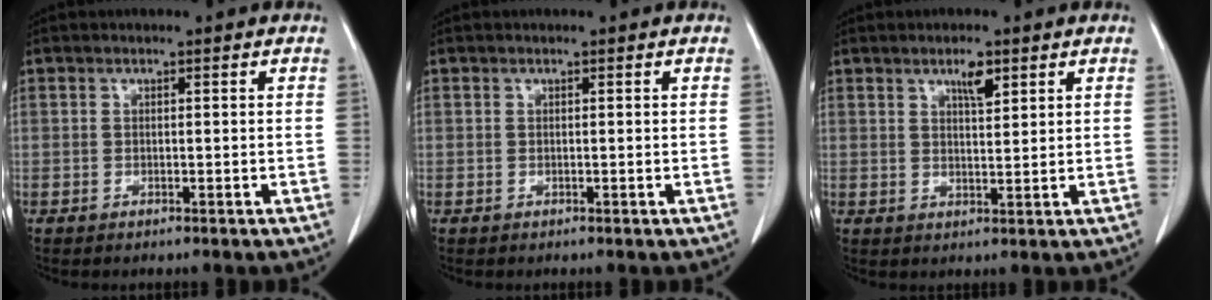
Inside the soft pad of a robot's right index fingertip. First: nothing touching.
{"total": 0.0}
{"total": 3.2, "force": [2.0, 0.8, 2.4], "torque": [-0.044, -0.001, 0.034]}